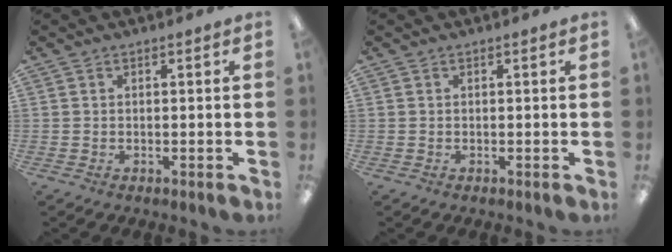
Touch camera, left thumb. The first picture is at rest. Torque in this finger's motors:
{"motor_torque": [0.00, 0.00, -0.08, 0.08, 0.00]}